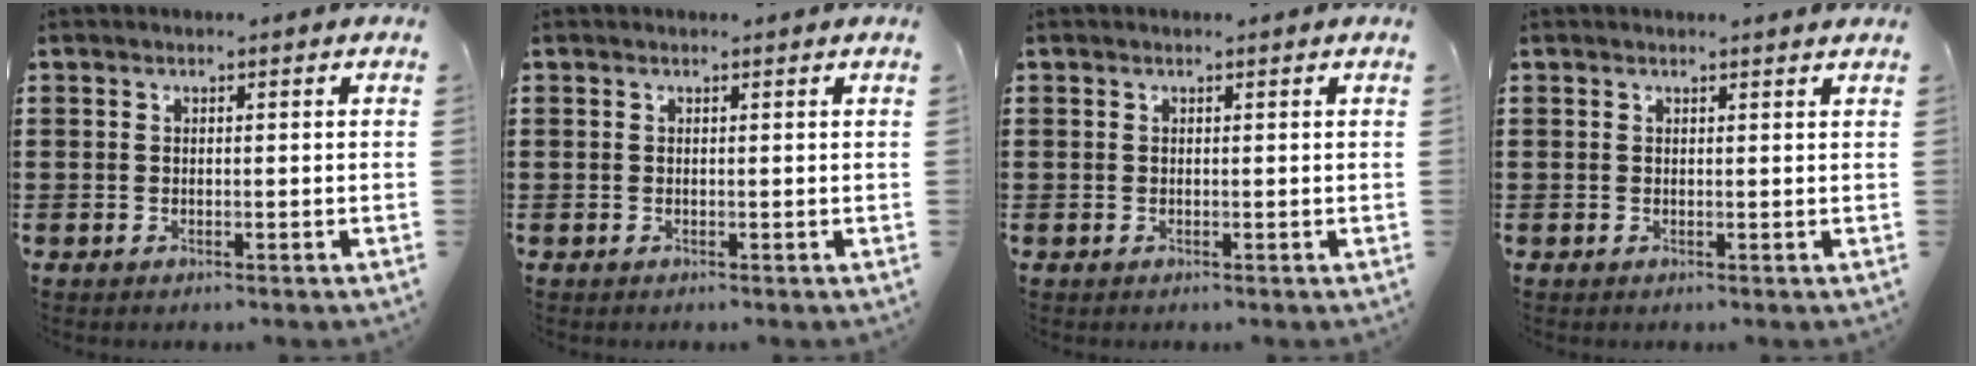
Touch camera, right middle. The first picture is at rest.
{"total": 0.0}
{"total": 0.0}
{"total": 0.7, "force": [0.7, 0.0, 0.1], "torque": [0.005, -0.007, 0.012]}